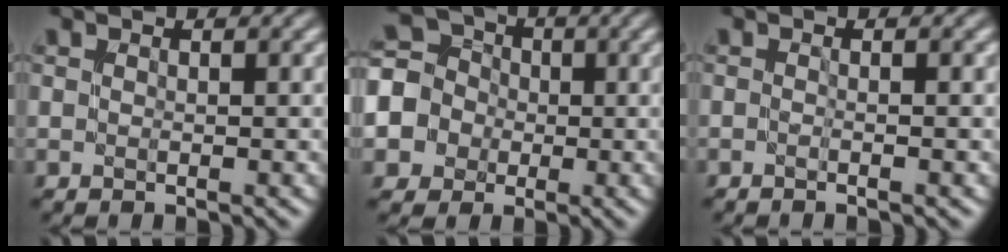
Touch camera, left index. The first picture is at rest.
{"total": 7.7, "force": [-1.8, 7.2, 2.0], "torque": [-0.061, 0.008, -0.056]}
{"total": 1.8, "force": [-0.1, 0.8, 1.5], "torque": [-0.001, -0.011, -0.022]}